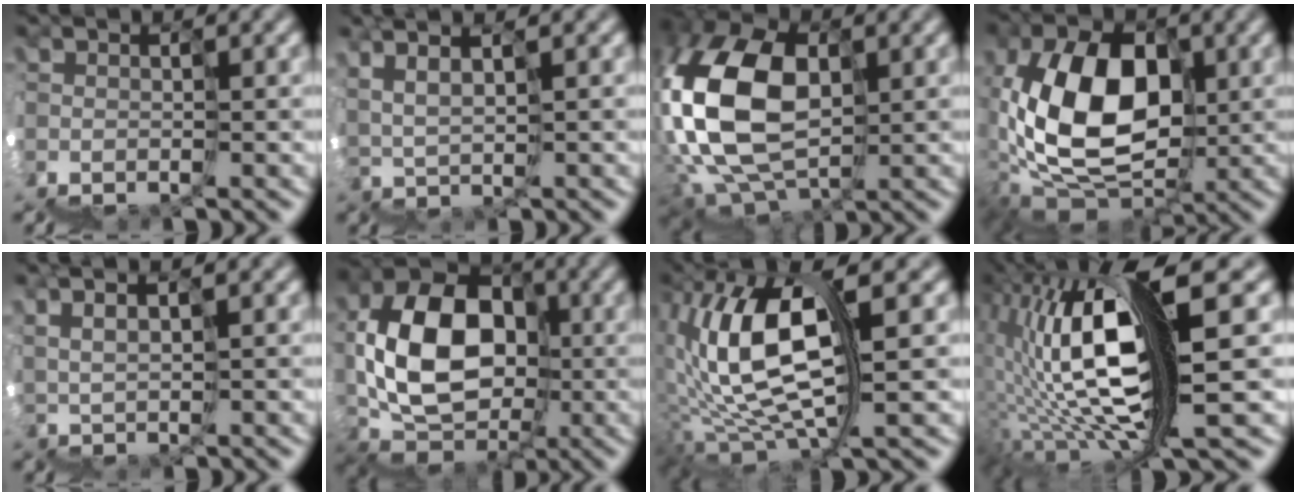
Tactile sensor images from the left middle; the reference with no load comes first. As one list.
[{"total": 3.8, "force": [3.6, -0.2, 0.9], "torque": [-0.004, 0.037, 0.069]}, {"total": 10.5, "force": [3.1, 6.7, 7.5], "torque": [-0.190, 0.040, 0.042]}, {"total": 7.2, "force": [1.9, 5.0, 4.9], "torque": [-0.079, 0.040, 0.021]}, {"total": 3.3, "force": [3.2, -0.4, 0.5], "torque": [0.009, 0.037, 0.060]}, {"total": 6.6, "force": [2.1, 5.0, 3.7], "torque": [-0.049, 0.049, 0.016]}, {"total": 8.5, "force": [2.7, 2.6, 7.7], "torque": [-0.171, 0.031, 0.040]}, {"total": 10.4, "force": [2.7, 1.6, 9.9], "torque": [-0.184, 0.047, 0.049]}]